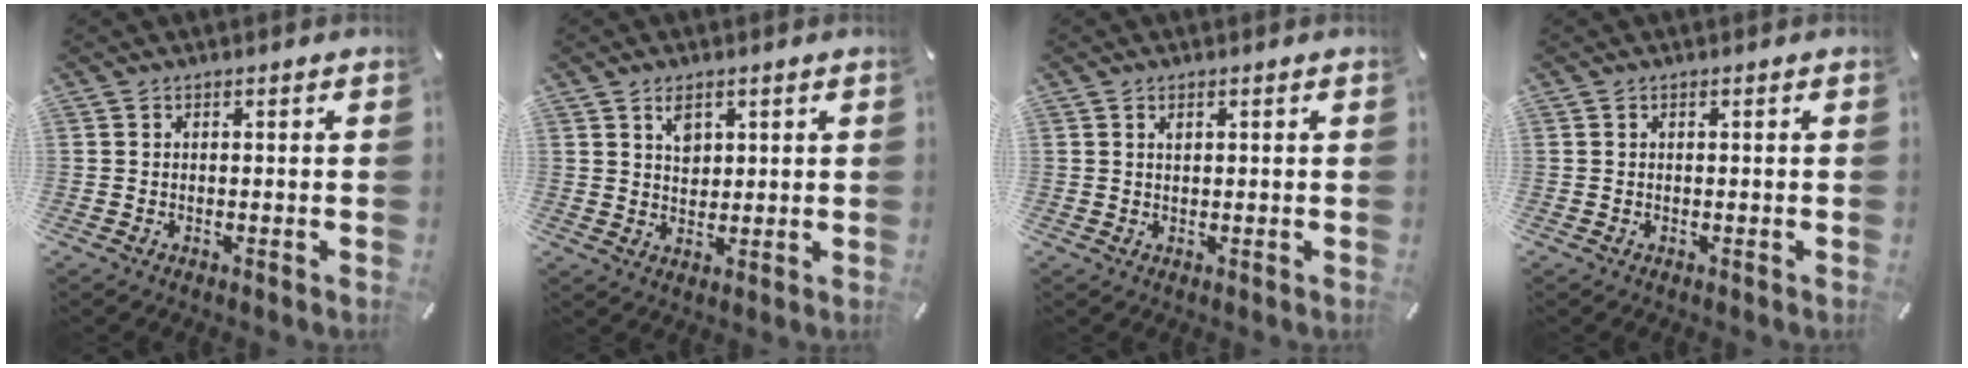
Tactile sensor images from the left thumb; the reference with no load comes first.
{"total": 4.2, "force": [2.2, 3.0, 2.1], "torque": [-0.023, -0.005, 0.035]}
{"total": 1.1, "force": [0.5, 0.5, 0.9], "torque": [-0.017, 0.002, 0.008]}
{"total": 0.0}